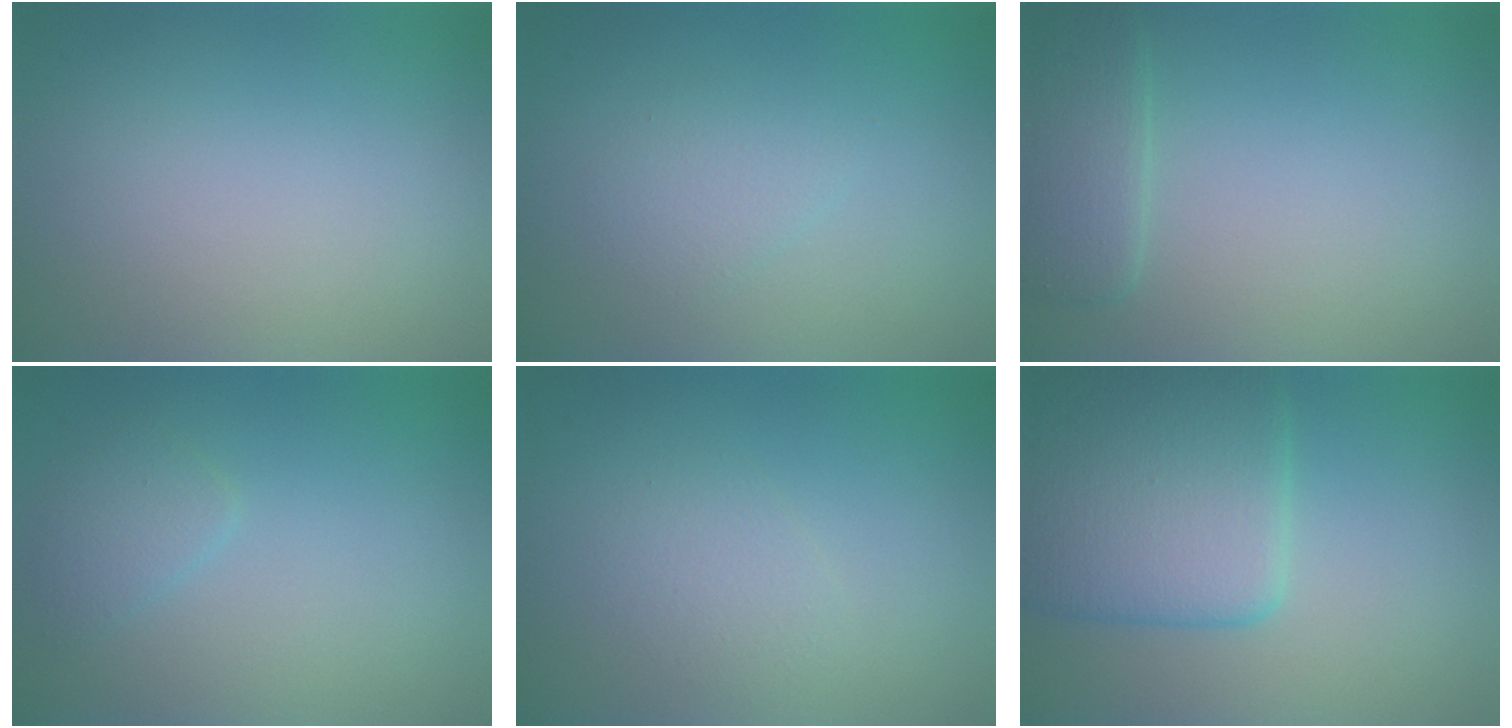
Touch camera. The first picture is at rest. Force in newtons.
{"total": 1.6, "press": 1.6, "slide": 0.1}
{"total": 2.4, "press": 1.7, "slide": 1.7}
{"total": 1.5, "press": 1.5, "slide": 0.1}
{"total": 1.6, "press": 1.6, "slide": 0.0}
{"total": 7.7, "press": 7.7, "slide": 0.3}